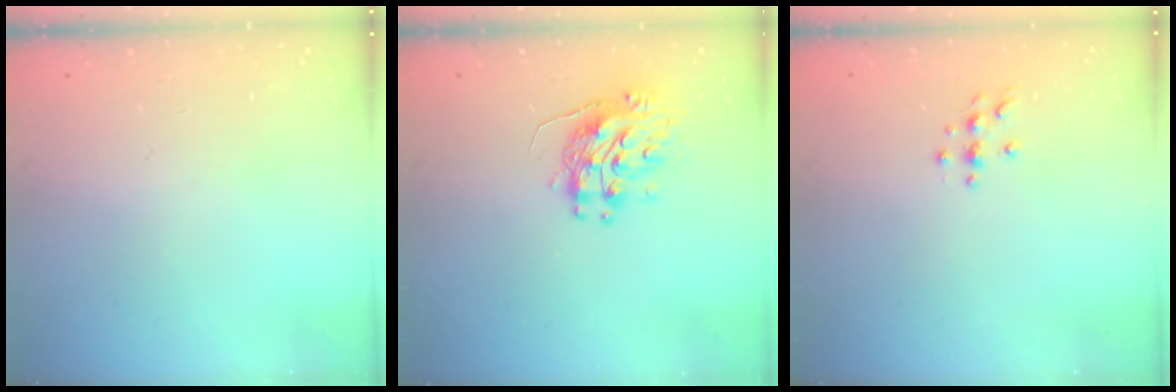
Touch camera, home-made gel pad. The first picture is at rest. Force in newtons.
{"total": 10.7, "press": 10.6, "slide": 1.2}
{"total": 4.2, "press": 4.2, "slide": 0.5}